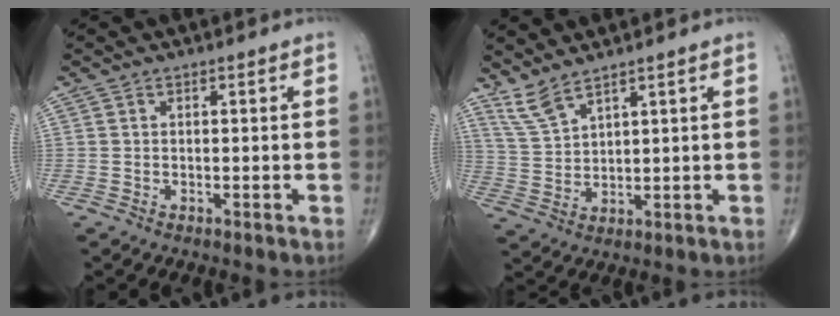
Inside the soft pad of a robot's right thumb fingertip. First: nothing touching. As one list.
[{"total": 5.2, "force": [4.4, 1.0, 2.6], "torque": [-0.060, -0.025, 0.102]}]